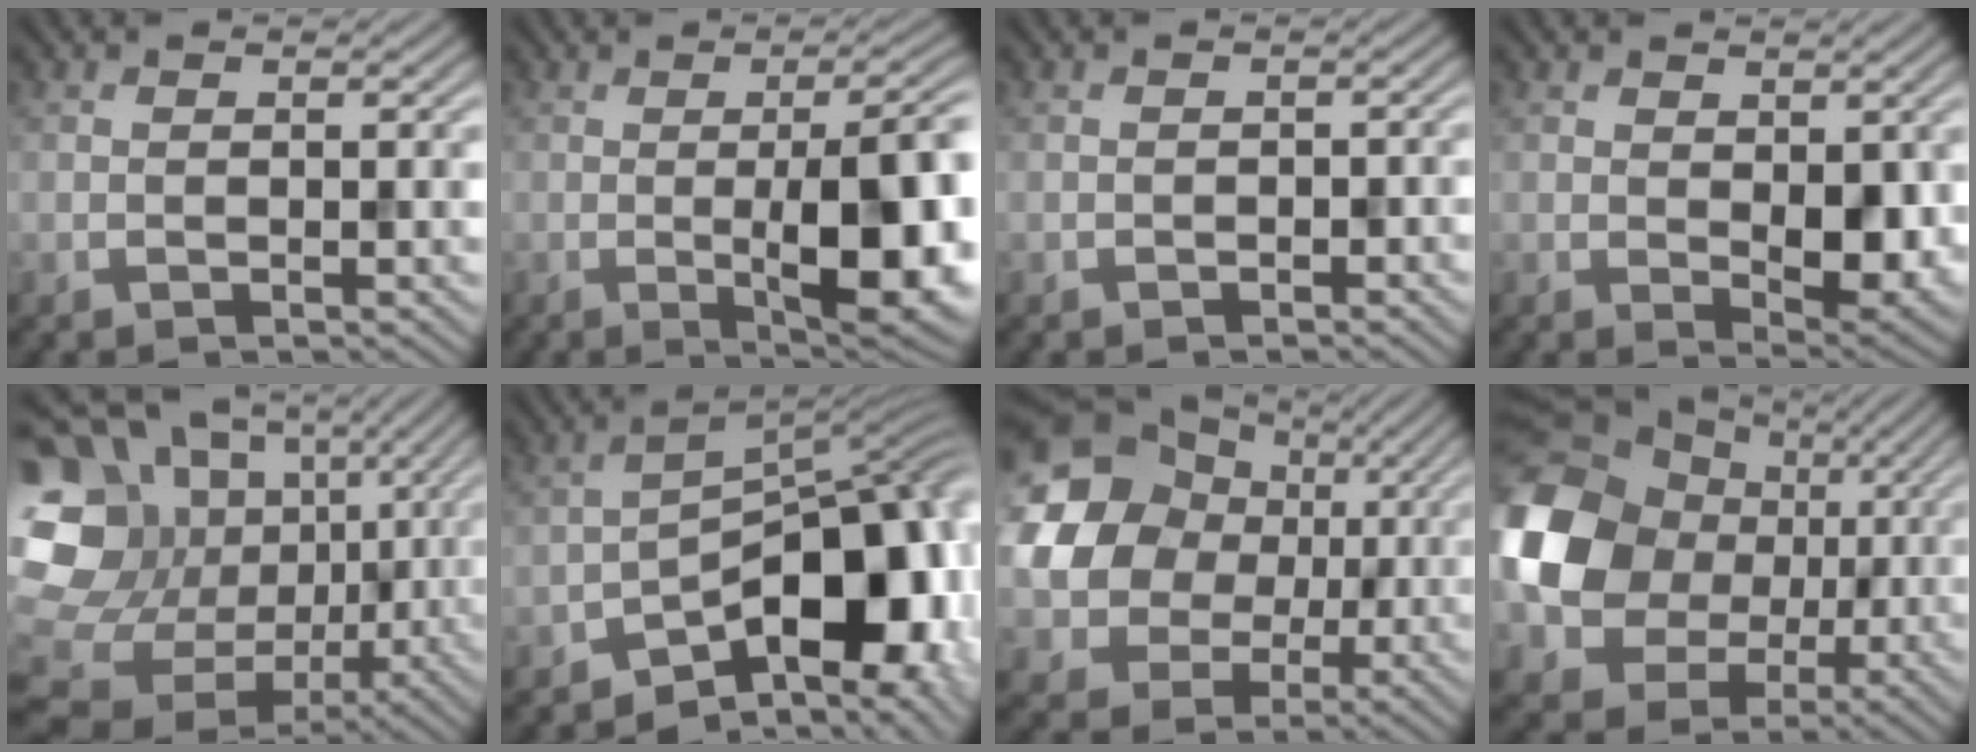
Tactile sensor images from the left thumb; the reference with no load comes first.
{"total": 12.3, "force": [-1.4, 4.2, 11.5], "torque": [-0.141, -0.010, -0.020]}
{"total": 0.8, "force": [-0.6, 0.3, -0.3], "torque": [0.008, -0.002, -0.007]}
{"total": 3.9, "force": [0.4, 2.3, 3.2], "torque": [-0.051, -0.017, 0.018]}
{"total": 19.0, "force": [-1.2, 16.6, 9.3], "torque": [-0.233, -0.007, -0.026]}
{"total": 14.2, "force": [-7.1, 7.2, 10.0], "torque": [-0.117, -0.013, -0.115]}
{"total": 18.7, "force": [3.5, 16.8, 7.5], "torque": [-0.220, 0.013, 0.038]}
{"total": 15.9, "force": [0.6, 14.2, 7.2], "torque": [-0.224, -0.008, 0.001]}